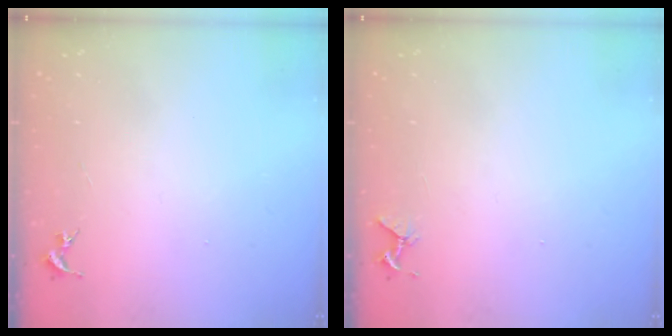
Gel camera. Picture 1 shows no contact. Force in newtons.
{"total": 4.2, "press": 4.2, "slide": 0.4}